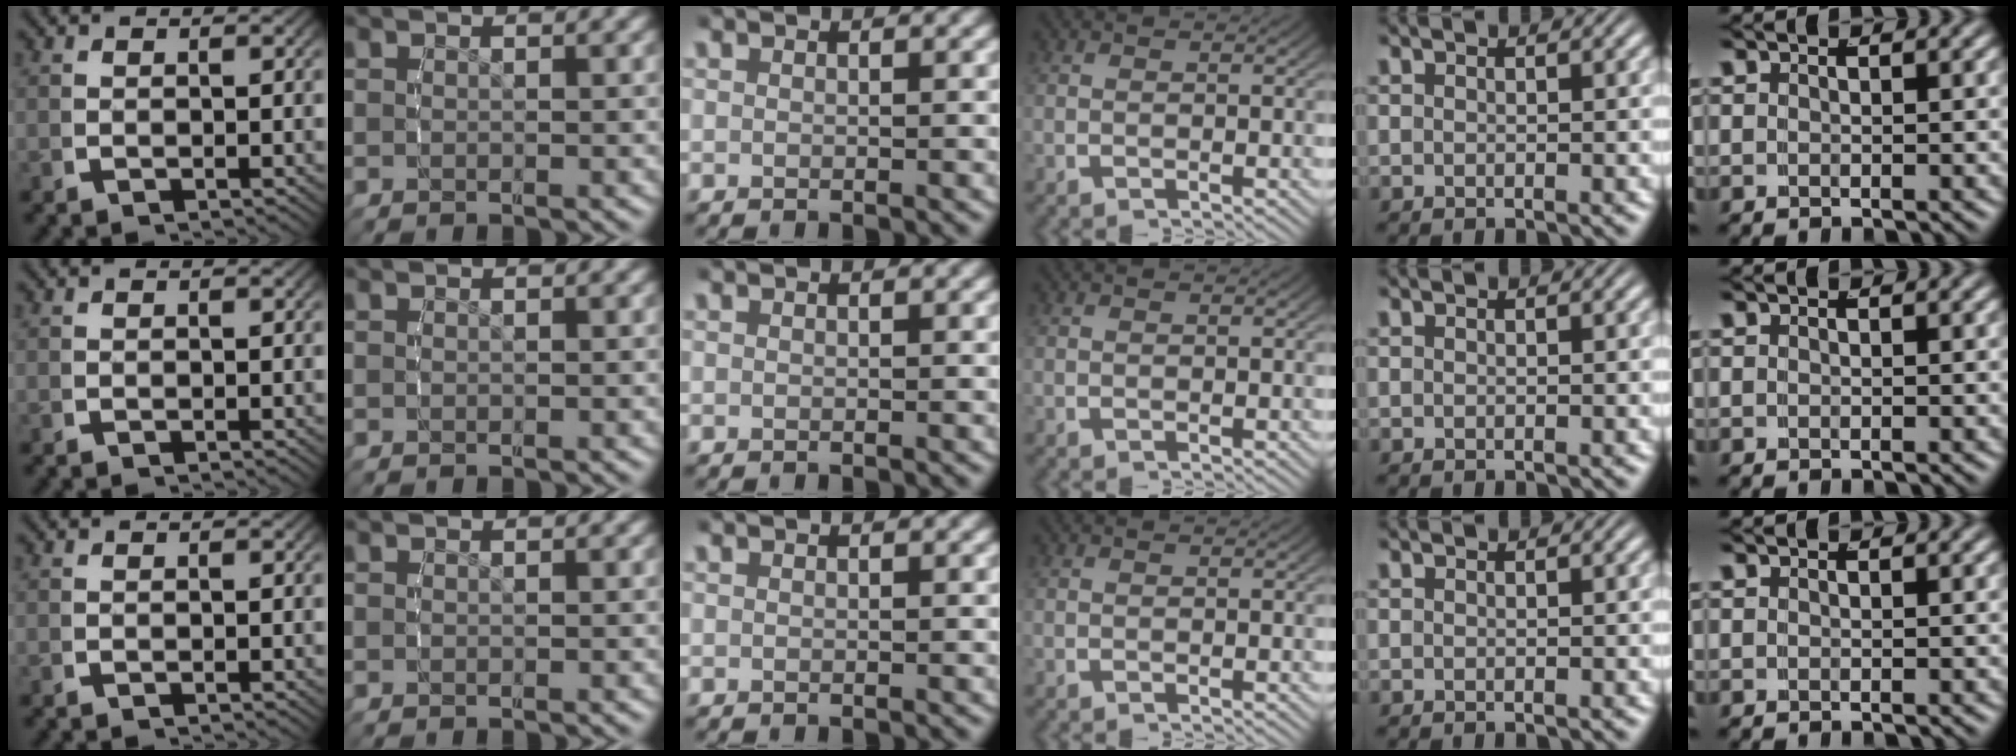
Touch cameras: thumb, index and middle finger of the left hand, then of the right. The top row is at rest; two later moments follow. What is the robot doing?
{"motion": "reach", "object": "paper towel"}